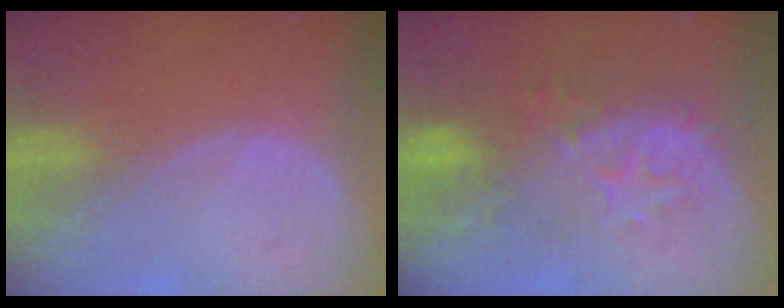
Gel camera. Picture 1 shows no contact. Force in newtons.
{"total": 9.1, "press": 8.6, "slide": 3.0}